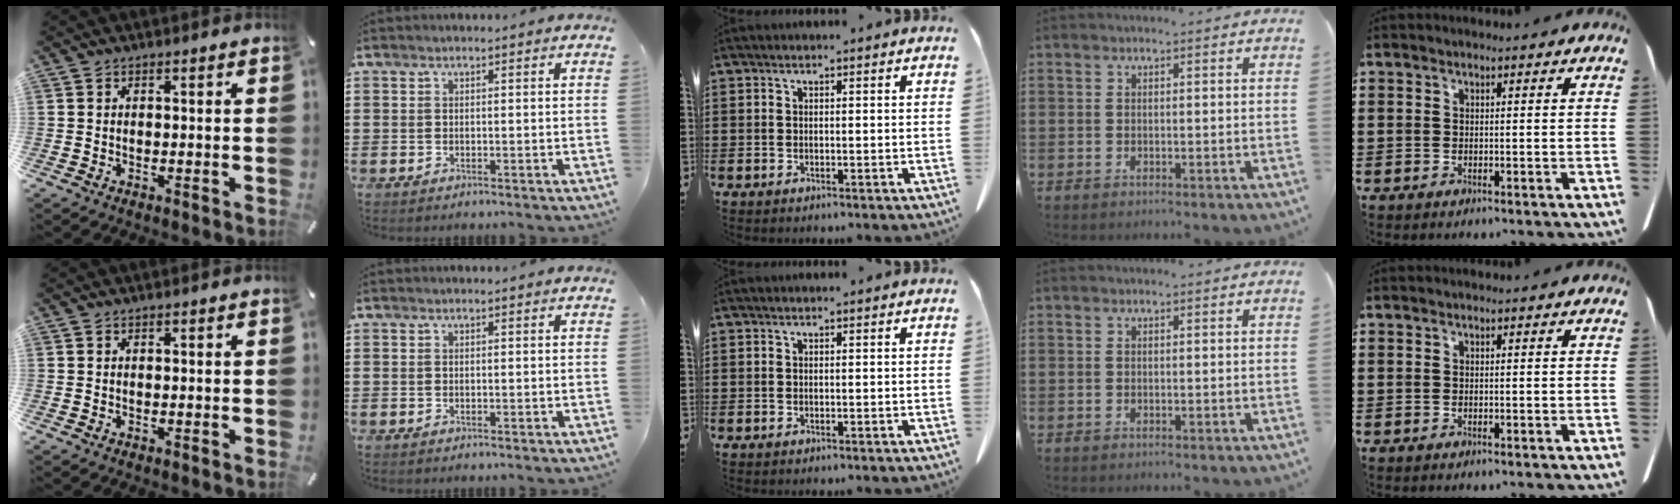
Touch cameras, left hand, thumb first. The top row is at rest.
{}